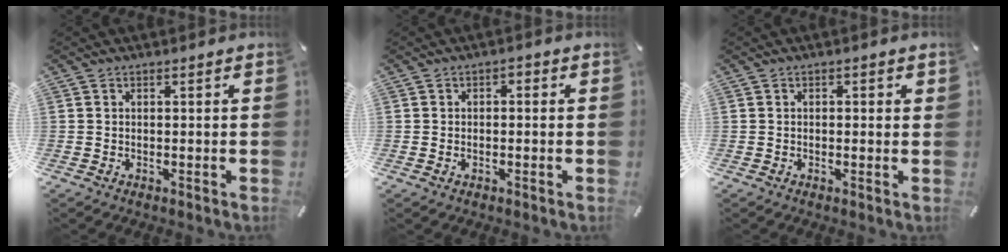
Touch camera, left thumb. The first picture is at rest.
{"total": 1.8, "force": [-0.6, 1.1, 1.2], "torque": [-0.022, 0.004, -0.013]}
{"total": 0.7, "force": [0.0, 0.4, 0.5], "torque": [-0.010, 0.003, -0.001]}